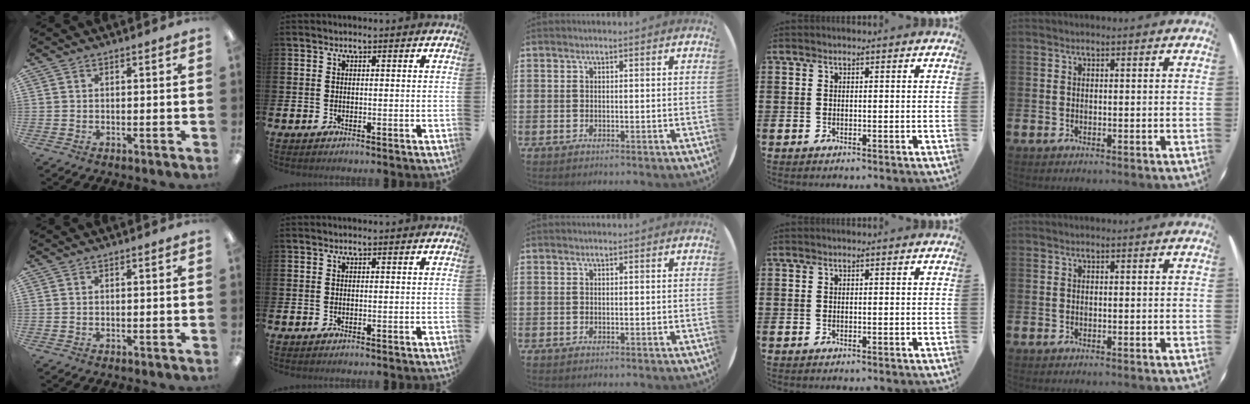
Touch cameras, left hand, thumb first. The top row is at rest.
{}